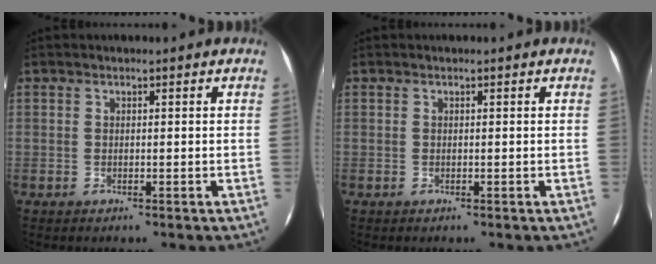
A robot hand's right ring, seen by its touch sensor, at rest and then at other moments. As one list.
[{"total": 0.0}]